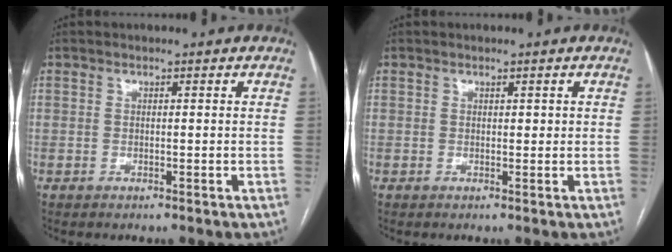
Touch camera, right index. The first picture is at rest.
{"total": 0.9, "force": [0.3, 0.5, 0.6], "torque": [-0.008, 0.001, 0.005]}